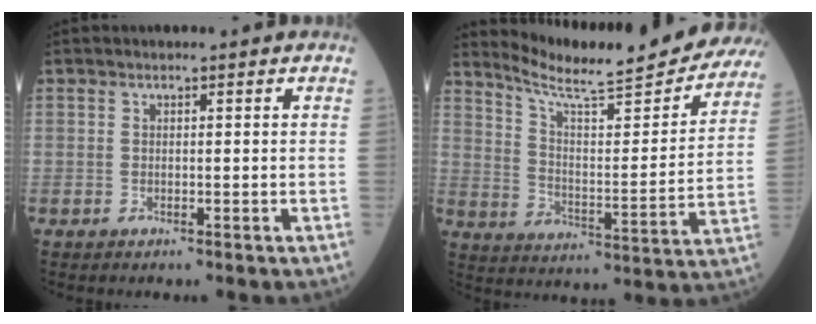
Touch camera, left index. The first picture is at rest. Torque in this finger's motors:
{"motor_torque": [0.86, -1.28, -0.01, 0.04]}